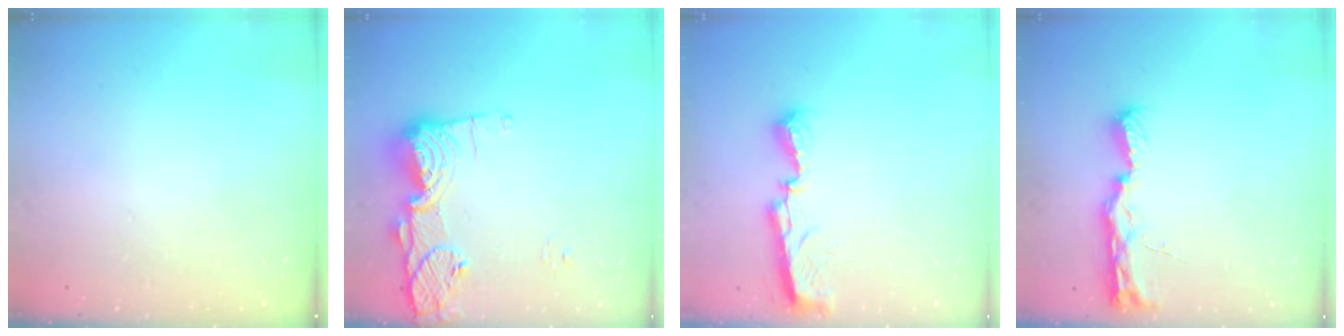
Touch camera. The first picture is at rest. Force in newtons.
{"total": 14.2, "press": 14.2, "slide": 1.5}
{"total": 7.9, "press": 7.8, "slide": 0.4}
{"total": 10.7, "press": 9.7, "slide": 4.5}